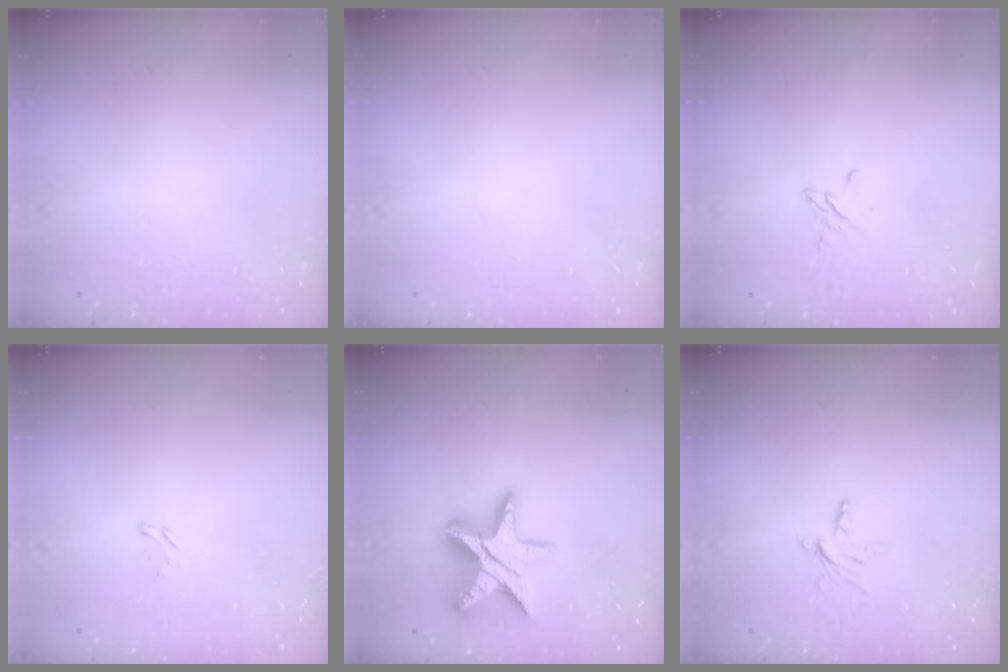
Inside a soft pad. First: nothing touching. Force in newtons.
{"total": 0.0}
{"total": 3.1, "press": 3.1, "slide": 0.2}
{"total": 2.4, "press": 2.4, "slide": 0.2}
{"total": 16.7, "press": 16.7, "slide": 1.3}
{"total": 4.0, "press": 4.0, "slide": 0.3}